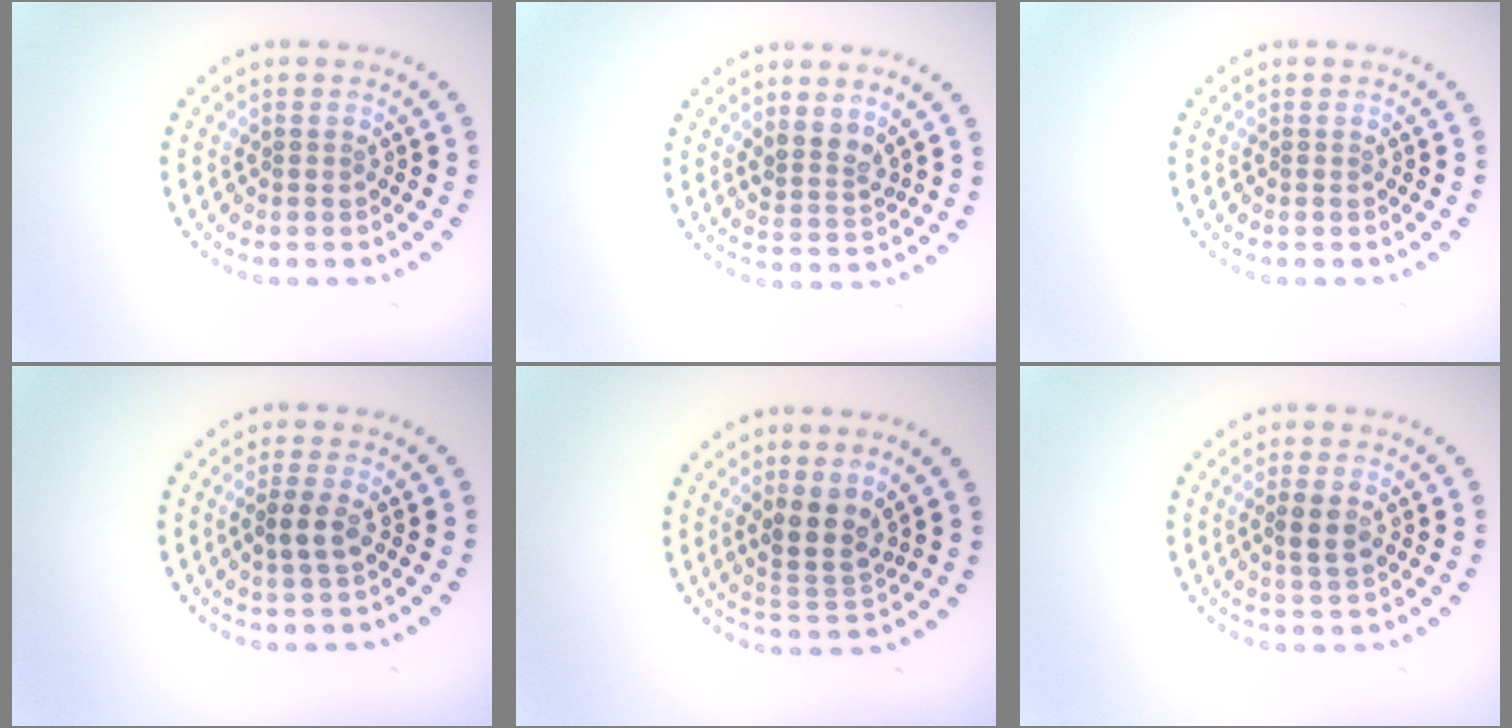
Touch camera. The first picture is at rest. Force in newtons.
{"total": 2.4, "press": 1.9, "slide": 1.5}
{"total": 0.0}
{"total": 2.1, "press": 2.0, "slide": 0.7}
{"total": 3.4, "press": 2.8, "slide": 1.8}
{"total": 2.6, "press": 2.5, "slide": 0.8}